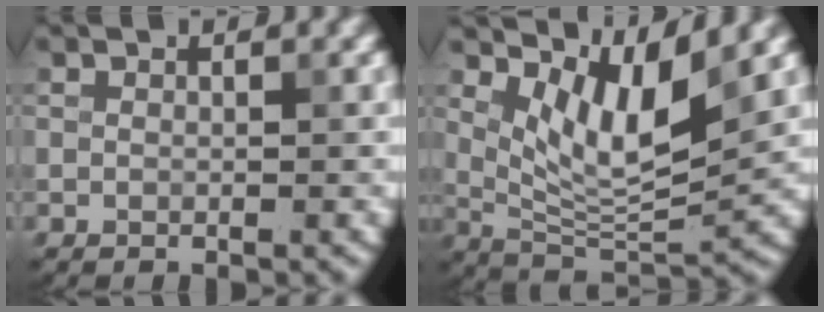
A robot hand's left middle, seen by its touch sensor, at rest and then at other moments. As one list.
[{"total": 6.3, "force": [3.0, 2.1, 5.1], "torque": [-0.093, -0.018, 0.058]}]